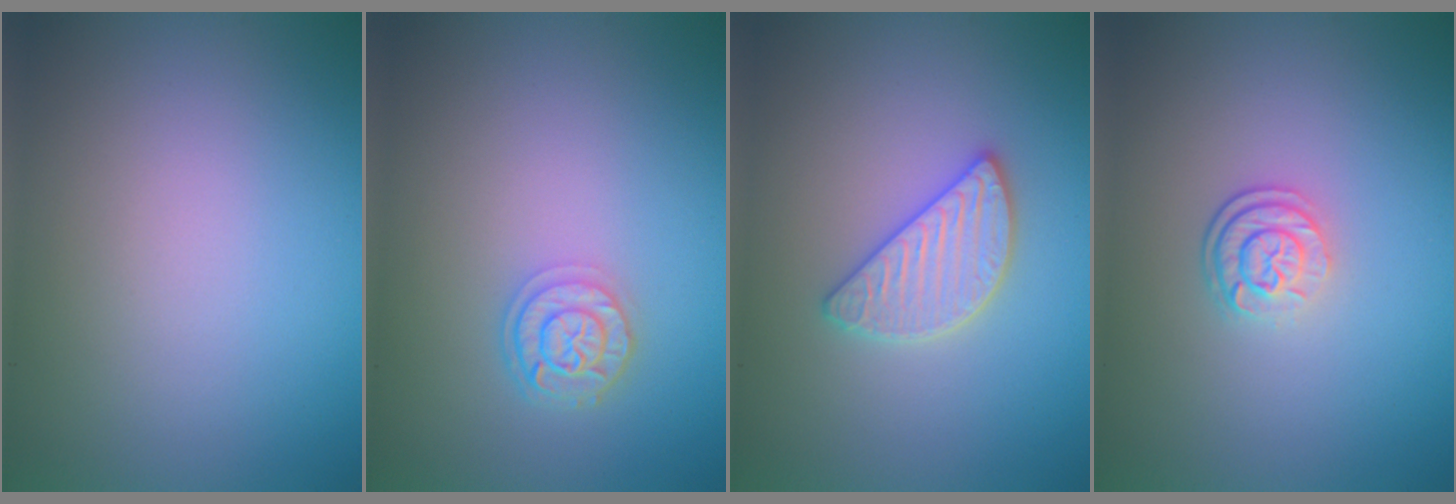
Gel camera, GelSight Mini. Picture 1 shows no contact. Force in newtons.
{"total": 2.3, "press": 1.9, "slide": 1.3}
{"total": 2.9, "press": 2.9, "slide": 0.3}
{"total": 2.5, "press": 1.9, "slide": 1.6}